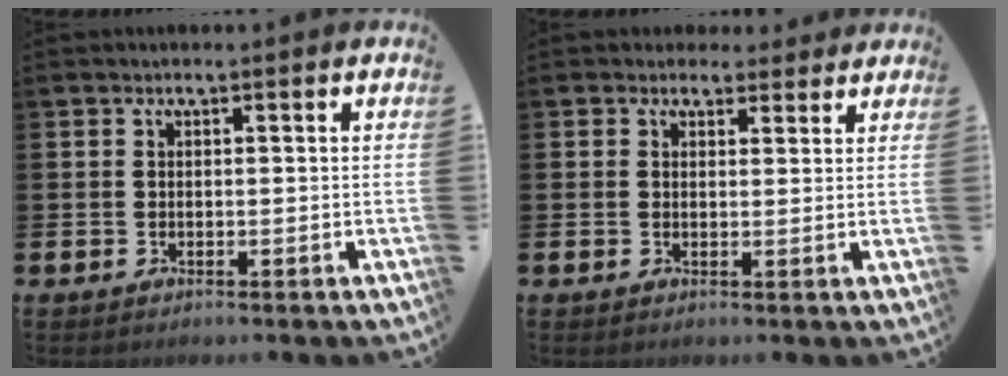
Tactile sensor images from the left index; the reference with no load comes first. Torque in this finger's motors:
{"motor_torque": [0.71, -1.03, 0.14, 0.06]}